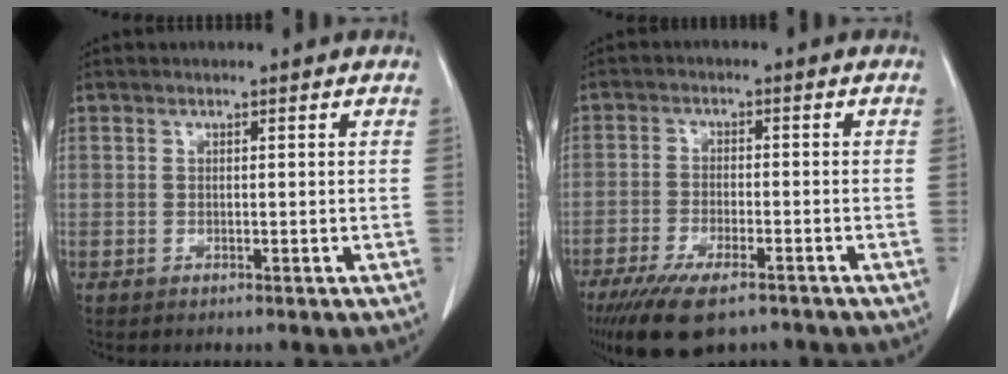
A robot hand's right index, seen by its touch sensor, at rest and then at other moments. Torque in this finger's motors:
{"motor_torque": [1.14, -1.00, 0.40, 0.07]}